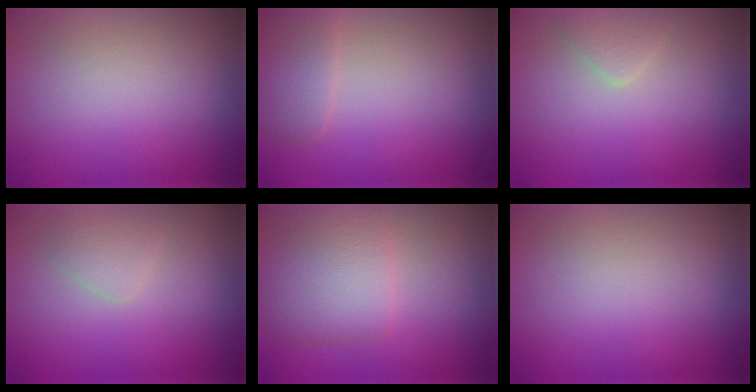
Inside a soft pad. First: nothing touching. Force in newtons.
{"total": 2.4, "press": 2.4, "slide": 0.1}
{"total": 1.3, "press": 1.3, "slide": 0.0}
{"total": 1.6, "press": 1.6, "slide": 0.1}
{"total": 4.9, "press": 4.9, "slide": 0.4}
{"total": 0.0}